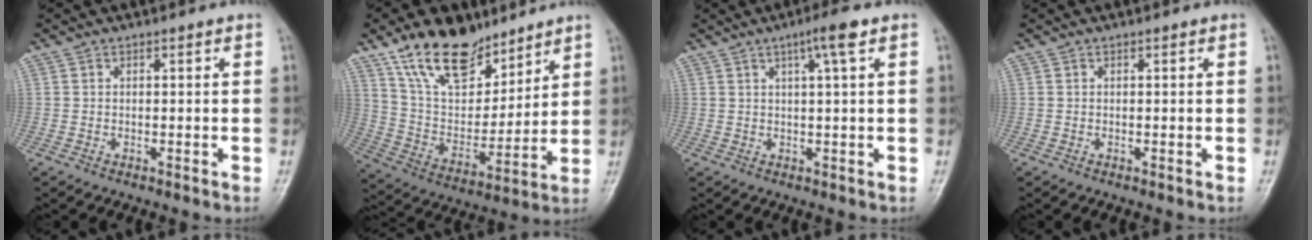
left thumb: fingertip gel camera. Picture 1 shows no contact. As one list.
[{"total": 18.1, "force": [12.5, 9.5, 9.1], "torque": [-0.108, -0.060, 0.232]}, {"total": 4.3, "force": [2.1, -0.1, 3.8], "torque": [-0.066, -0.002, 0.036]}, {"total": 0.0}]